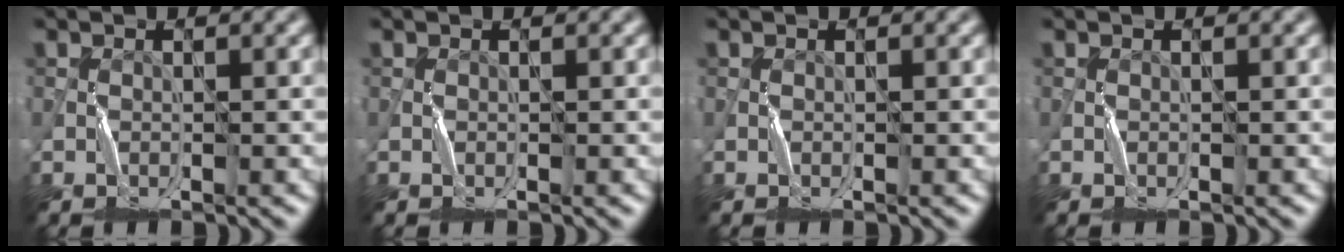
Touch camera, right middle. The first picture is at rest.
{"total": 0.0}
{"total": 0.0}
{"total": 0.0}